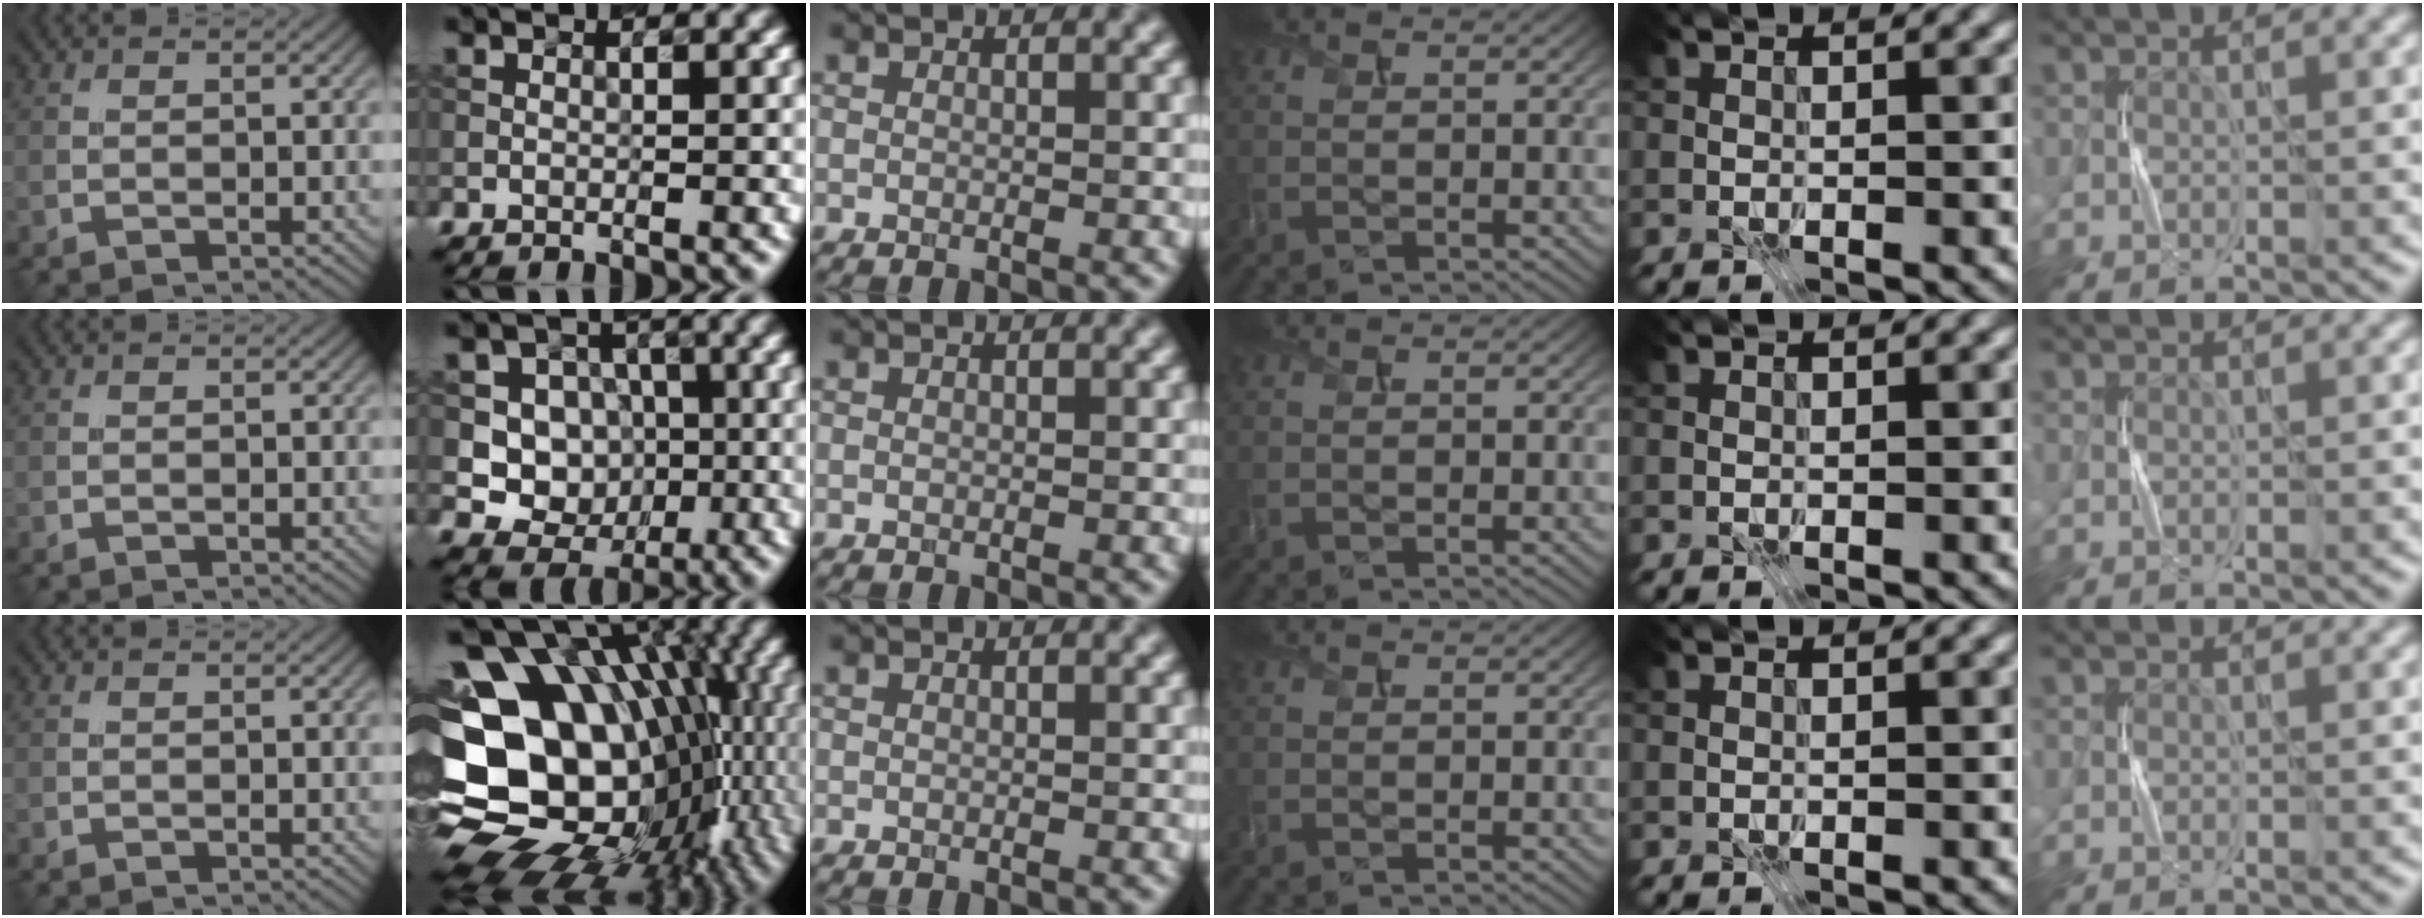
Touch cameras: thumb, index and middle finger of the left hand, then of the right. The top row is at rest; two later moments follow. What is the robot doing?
{"motion": "press", "object": "joystick"}